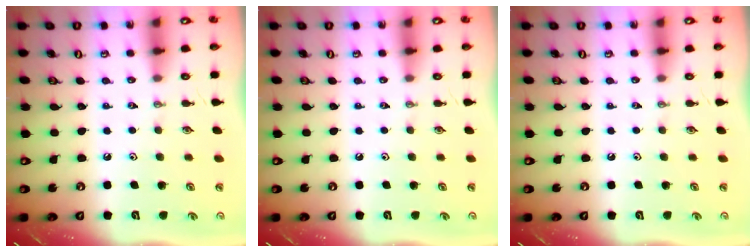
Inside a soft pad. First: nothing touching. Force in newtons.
{"total": 0.0}
{"total": 0.0}